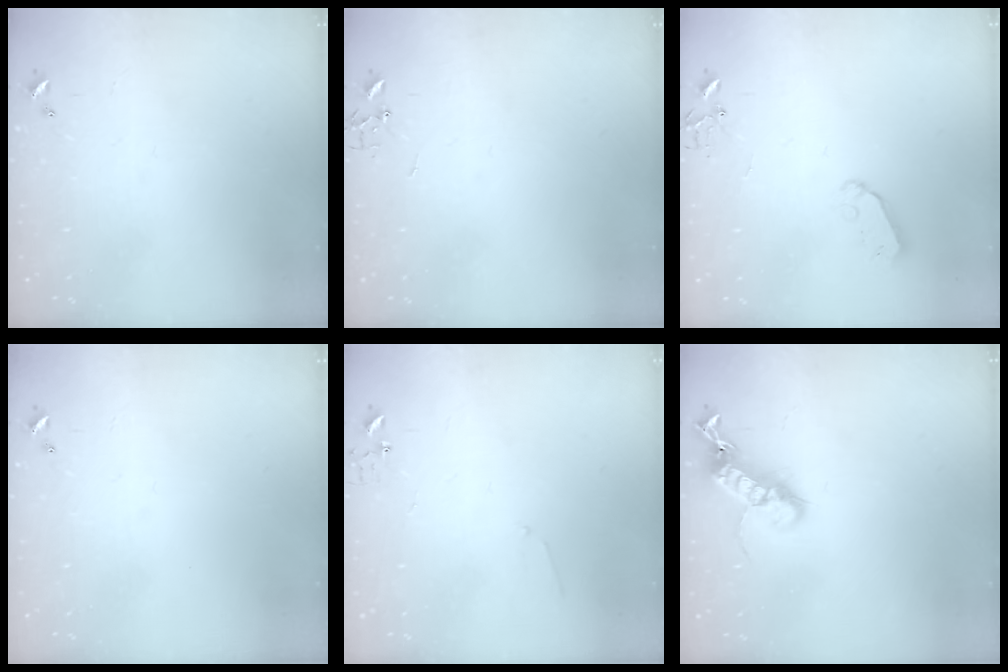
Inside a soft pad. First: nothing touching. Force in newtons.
{"total": 0.0}
{"total": 5.4, "press": 5.4, "slide": 0.0}
{"total": 0.0}
{"total": 4.8, "press": 4.7, "slide": 0.6}
{"total": 17.9, "press": 17.9, "slide": 0.5}